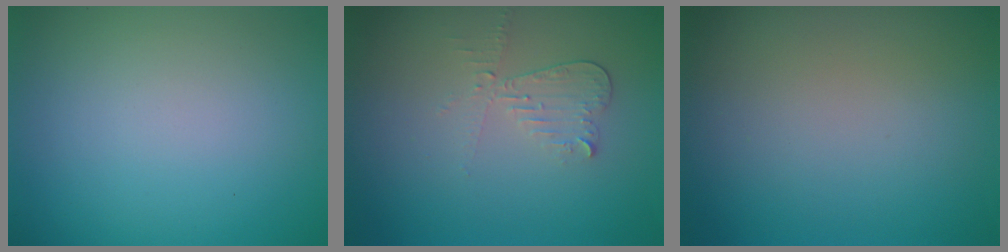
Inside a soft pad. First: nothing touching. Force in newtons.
{"total": 2.1, "press": 2.0, "slide": 0.5}
{"total": 0.0}